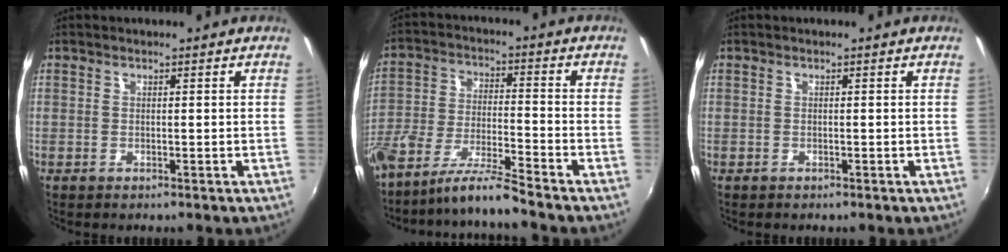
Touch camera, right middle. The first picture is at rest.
{"total": 8.7, "force": [-7.5, -0.7, 4.3], "torque": [-0.089, -0.003, -0.145]}
{"total": 0.0}